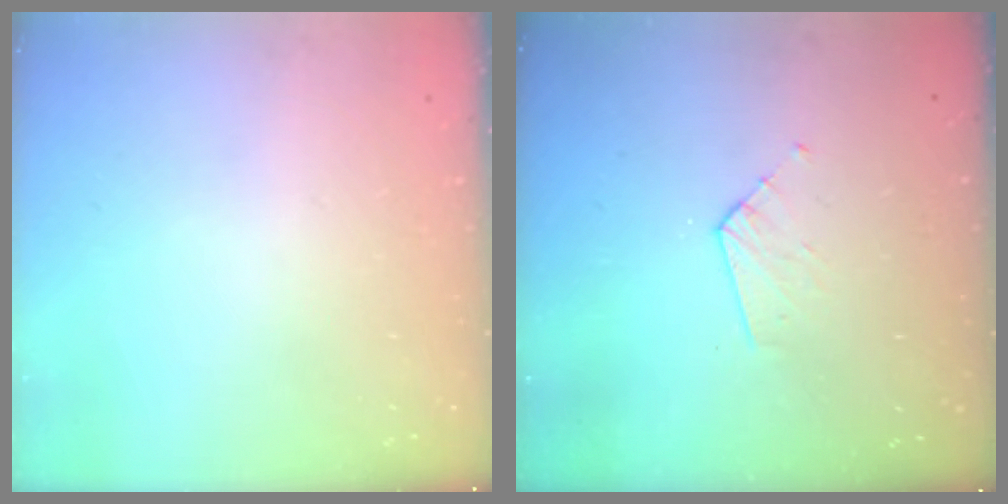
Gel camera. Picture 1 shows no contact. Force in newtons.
{"total": 3.9, "press": 3.9, "slide": 0.4}